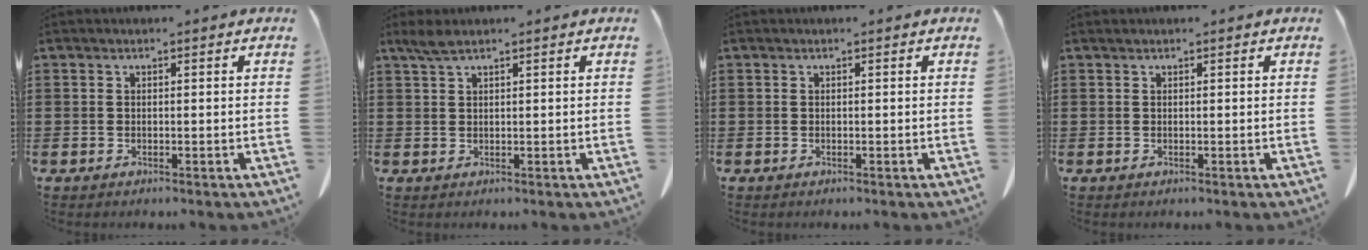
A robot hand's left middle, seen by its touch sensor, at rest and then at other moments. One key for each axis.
{"total": 2.1, "fx": 1.5, "fy": 0.3, "fz": 1.5, "tx": -0.032, "ty": 0.002, "tz": 0.028}
{"total": 0.0}
{"total": 0.0}